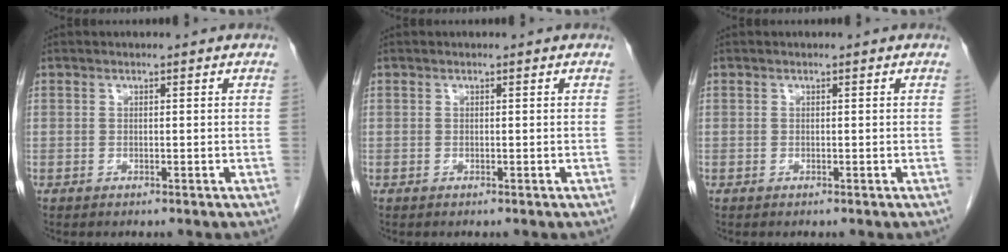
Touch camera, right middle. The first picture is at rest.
{"total": 0.0}
{"total": 0.0}